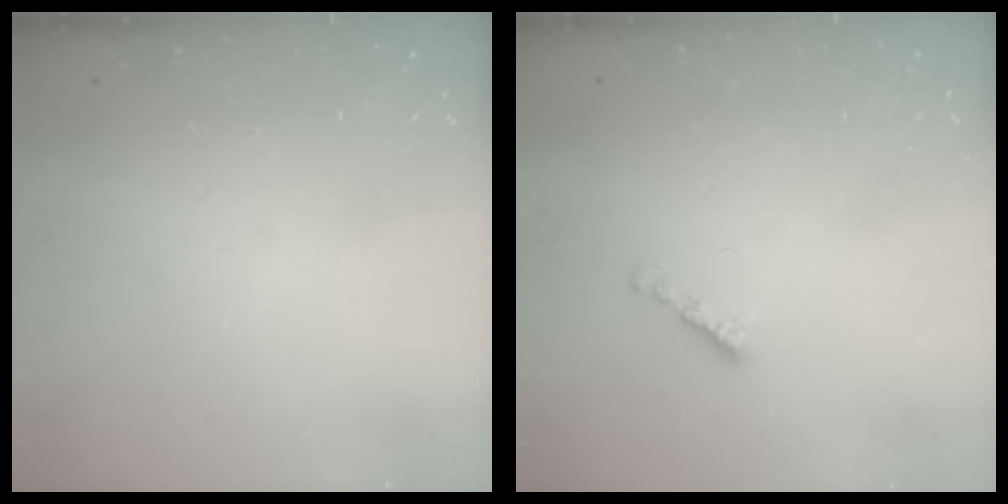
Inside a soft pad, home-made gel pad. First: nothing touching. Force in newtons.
{"total": 2.2, "press": 2.1, "slide": 0.7}